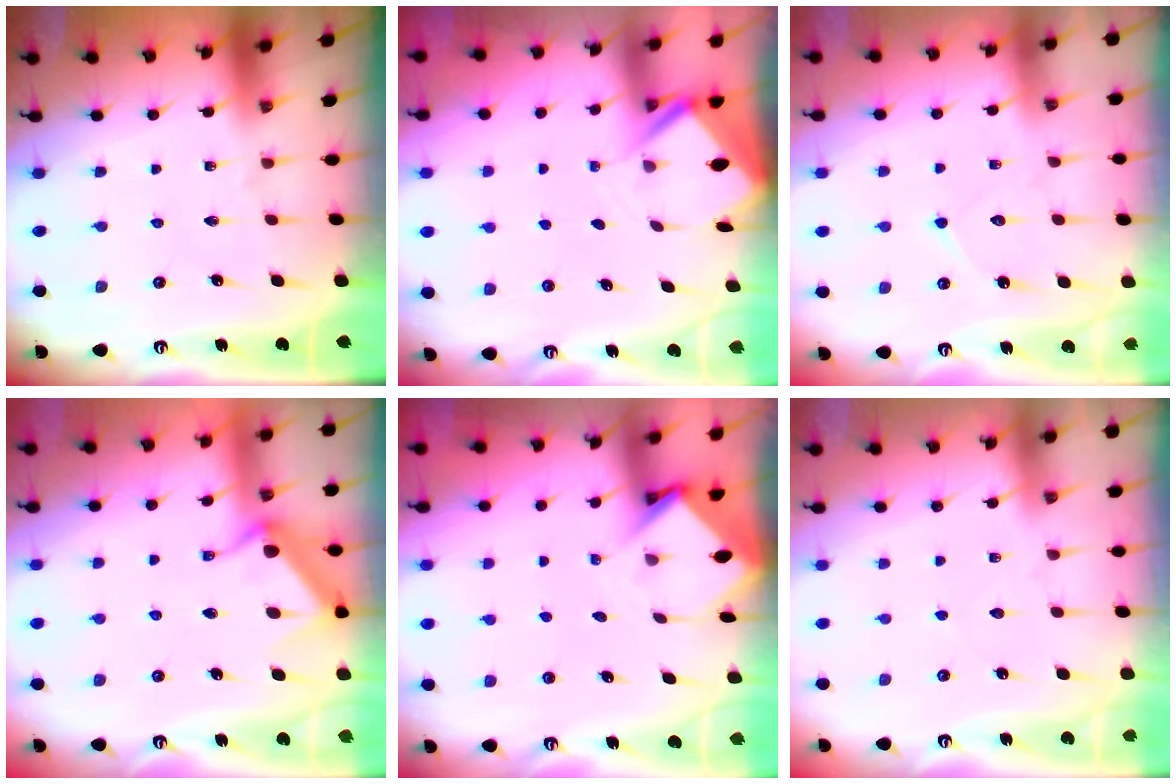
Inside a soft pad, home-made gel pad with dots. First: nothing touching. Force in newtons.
{"total": 2.9, "press": 2.9, "slide": 0.3}
{"total": 6.8, "press": 6.8, "slide": 0.6}
{"total": 9.3, "press": 9.3, "slide": 0.4}
{"total": 3.6, "press": 3.5, "slide": 0.2}
{"total": 2.3, "press": 2.3, "slide": 0.3}